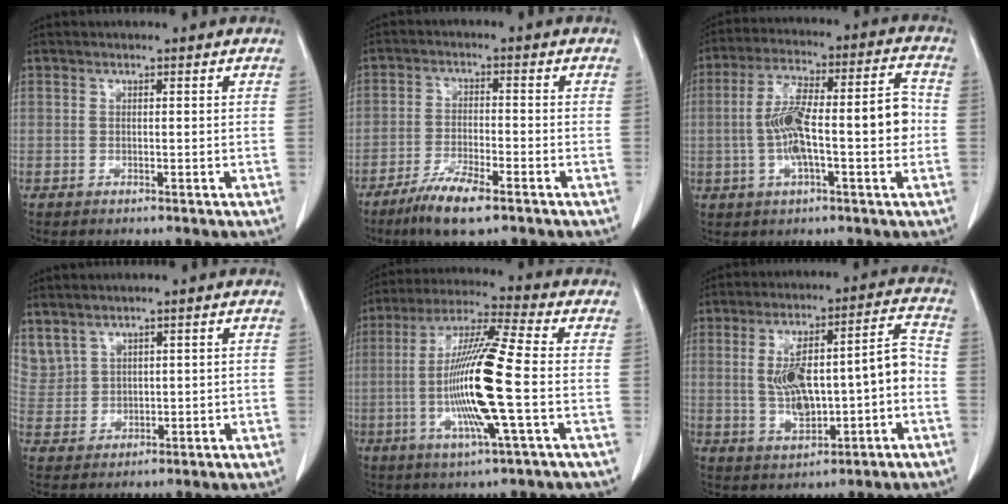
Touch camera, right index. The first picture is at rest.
{"total": 7.2, "force": [-4.9, 1.1, 5.1], "torque": [-0.102, -0.013, -0.089]}
{"total": 14.3, "force": [-1.3, 3.0, 13.9], "torque": [-0.239, 0.035, -0.019]}
{"total": 6.9, "force": [4.4, 4.8, 2.4], "torque": [-0.079, 0.017, 0.112]}
{"total": 15.5, "force": [-2.5, -0.1, 15.3], "torque": [-0.305, -0.008, -0.057]}
{"total": 13.3, "force": [-1.2, 3.7, 12.8], "torque": [-0.220, 0.032, -0.006]}